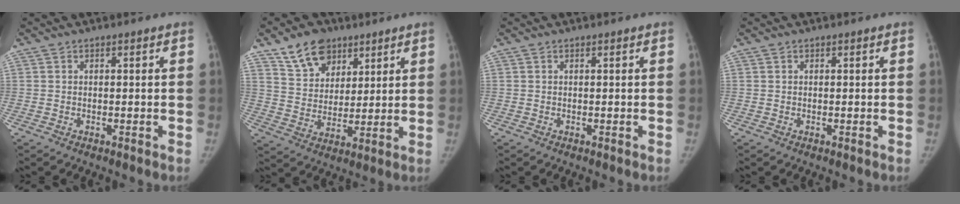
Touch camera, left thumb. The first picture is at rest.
{"total": 11.0, "force": [6.9, 7.4, 4.3], "torque": [-0.049, -0.031, 0.127]}
{"total": 0.0}
{"total": 0.0}